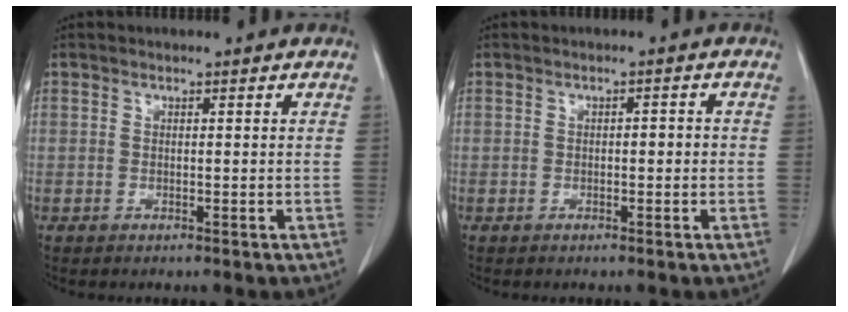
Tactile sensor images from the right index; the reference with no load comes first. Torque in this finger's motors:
{"motor_torque": [0.27, -0.24, 0.04, 0.03]}